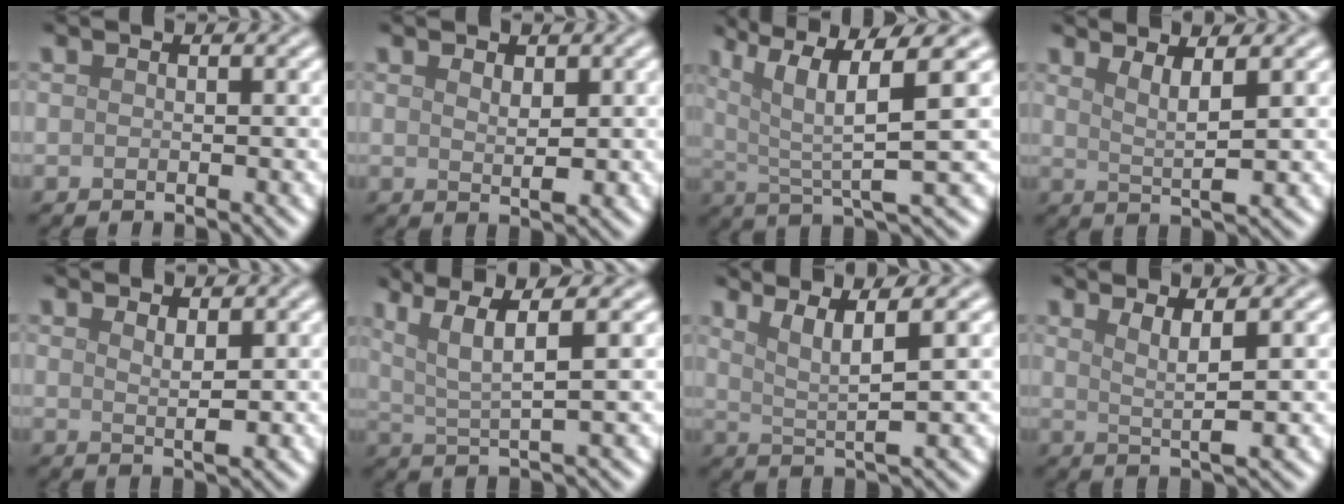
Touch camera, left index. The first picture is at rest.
{"total": 1.6, "force": [0.8, 0.7, 1.2], "torque": [-0.019, -0.006, 0.018]}
{"total": 8.3, "force": [3.5, 1.8, 7.3], "torque": [-0.125, 0.012, 0.064]}
{"total": 2.7, "force": [1.4, 0.5, 2.2], "torque": [-0.036, -0.008, 0.028]}
{"total": 1.6, "force": [0.9, 0.4, 1.3], "torque": [-0.021, -0.006, 0.017]}
{"total": 5.2, "force": [2.6, 0.9, 4.4], "torque": [-0.084, 0.008, 0.053]}
{"total": 3.6, "force": [1.9, 0.6, 3.1], "torque": [-0.054, 0.000, 0.038]}
{"total": 2.8, "force": [1.2, 0.5, 2.5], "torque": [-0.042, -0.006, 0.023]}